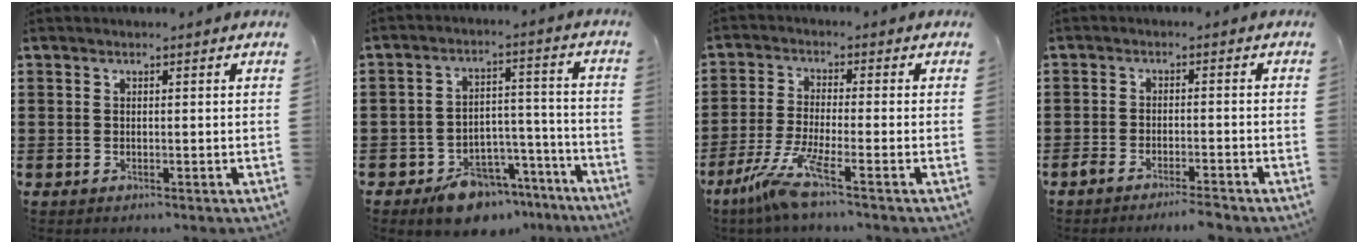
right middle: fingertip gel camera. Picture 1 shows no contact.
{"total": 8.5, "force": [-7.1, 3.9, 2.6], "torque": [-0.027, 0.046, -0.125]}
{"total": 6.4, "force": [-4.1, -0.1, 4.9], "torque": [-0.114, -0.021, -0.082]}
{"total": 2.9, "force": [-2.7, 0.1, 1.0], "torque": [-0.025, 0.000, -0.054]}